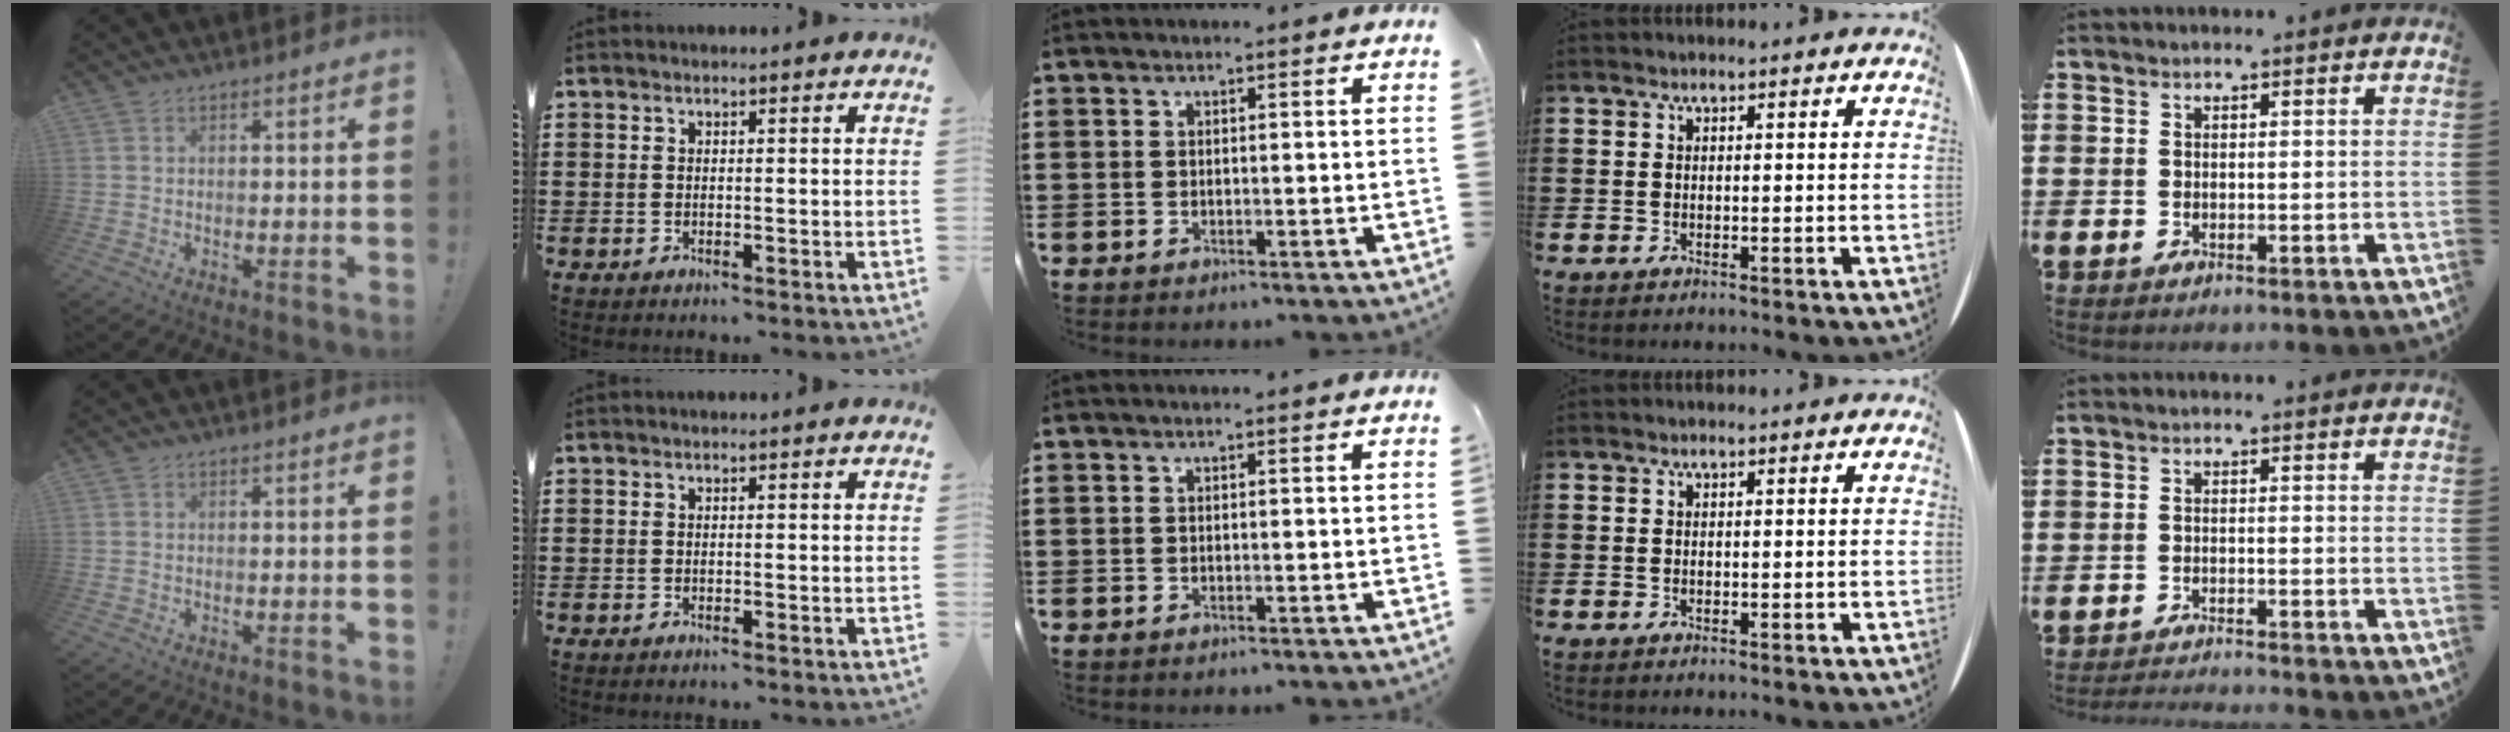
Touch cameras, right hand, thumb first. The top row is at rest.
{"little": {"total": 1.4, "force": [-1.4, -0.2, 0.1], "torque": [-0.002, 0.001, -0.027]}}